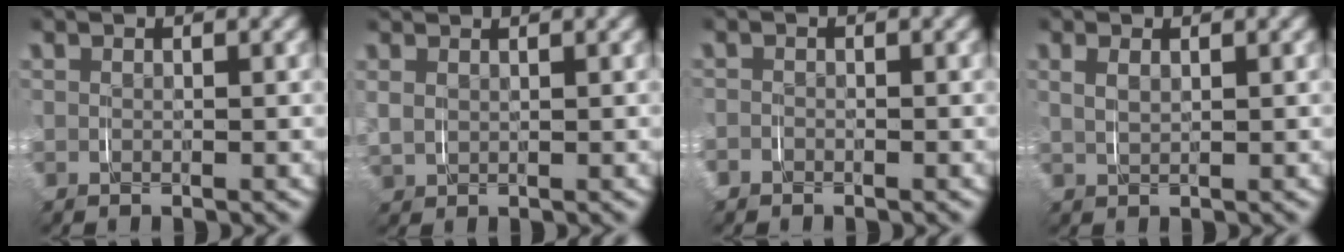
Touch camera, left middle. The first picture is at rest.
{"total": 2.1, "force": [1.5, 1.4, 0.7], "torque": [-0.023, 0.003, 0.029]}
{"total": 0.9, "force": [-0.6, 0.7, 0.0], "torque": [-0.007, -0.003, -0.016]}
{"total": 1.3, "force": [0.8, 0.5, 0.9], "torque": [-0.015, 0.001, 0.019]}